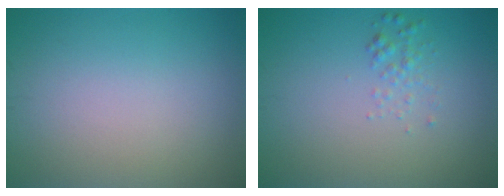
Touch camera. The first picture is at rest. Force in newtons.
{"total": 1.1, "press": 1.1, "slide": 0.0}